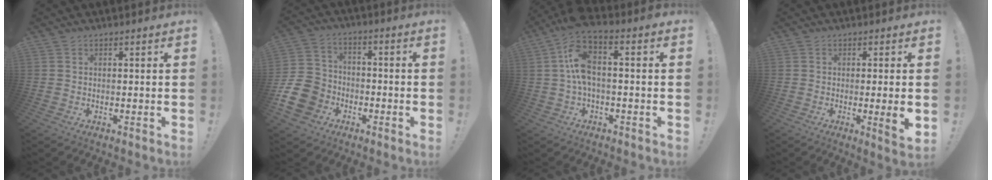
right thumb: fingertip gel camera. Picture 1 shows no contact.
{"total": 13.7, "force": [-5.9, 11.1, 5.4], "torque": [-0.113, 0.046, -0.104]}
{"total": 9.3, "force": [0.4, 3.4, 8.7], "torque": [-0.166, 0.000, 0.011]}
{"total": 5.5, "force": [-1.0, -0.2, 5.4], "torque": [-0.074, -0.013, -0.015]}